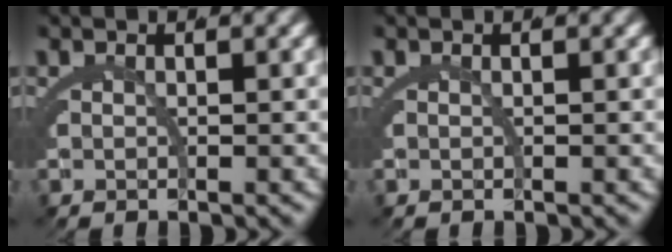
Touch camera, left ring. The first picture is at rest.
{"total": 0.0}